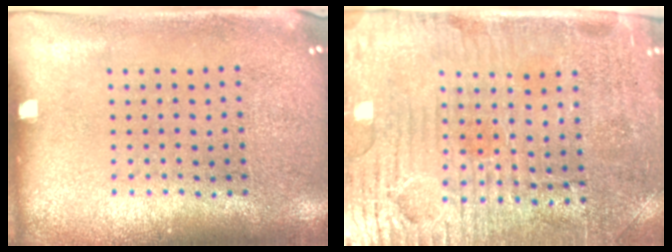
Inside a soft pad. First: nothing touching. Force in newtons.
{"total": 3.8, "press": 3.6, "slide": 1.4}